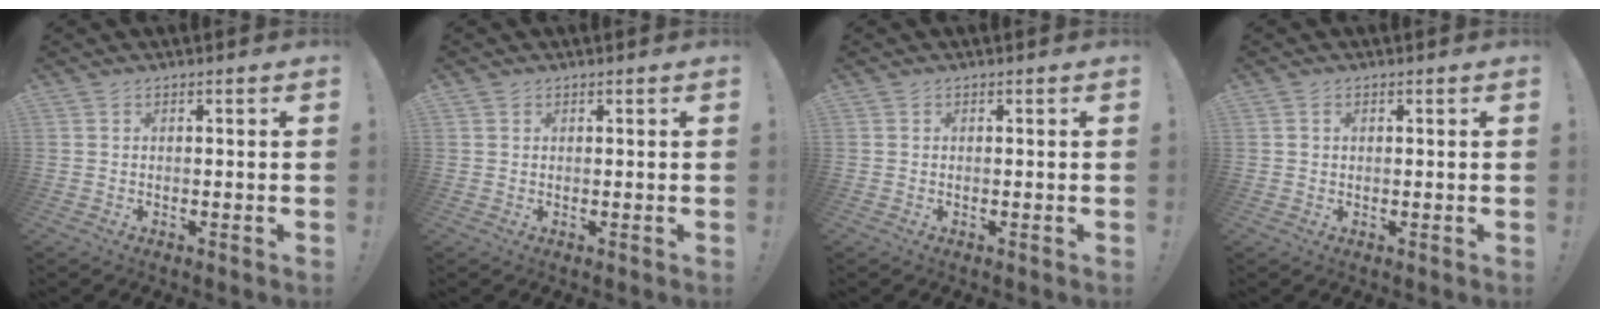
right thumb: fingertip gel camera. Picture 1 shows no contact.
{"total": 0.8, "force": [0.5, 0.6, 0.1], "torque": [0.003, -0.002, 0.010]}
{"total": 0.0}
{"total": 0.8, "force": [0.2, 0.7, 0.2], "torque": [-0.004, 0.002, 0.004]}